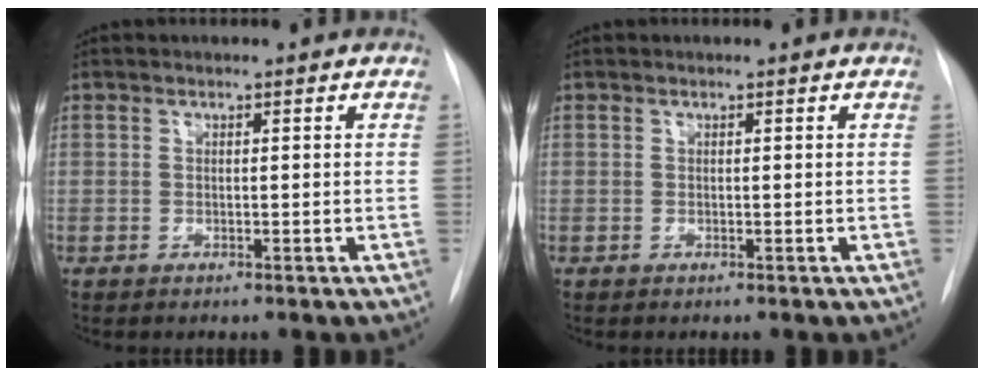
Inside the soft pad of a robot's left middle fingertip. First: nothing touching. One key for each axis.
{"total": 0.0}